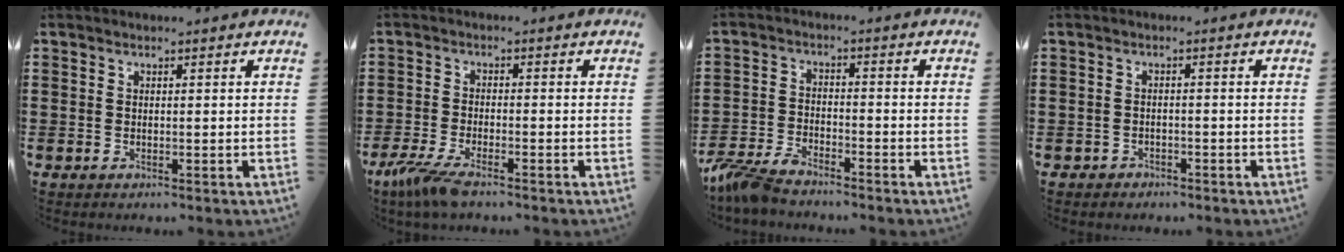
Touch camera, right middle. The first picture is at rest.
{"total": 5.0, "force": [-3.7, 0.7, 3.3], "torque": [-0.090, -0.023, -0.074]}
{"total": 4.8, "force": [-4.4, 0.8, 1.7], "torque": [-0.065, -0.010, -0.094]}
{"total": 1.3, "force": [-1.2, 0.6, -0.1], "torque": [-0.003, 0.003, -0.028]}